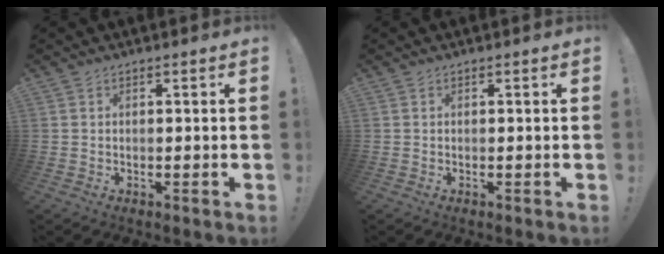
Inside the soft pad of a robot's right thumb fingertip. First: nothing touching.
{"total": 0.0}